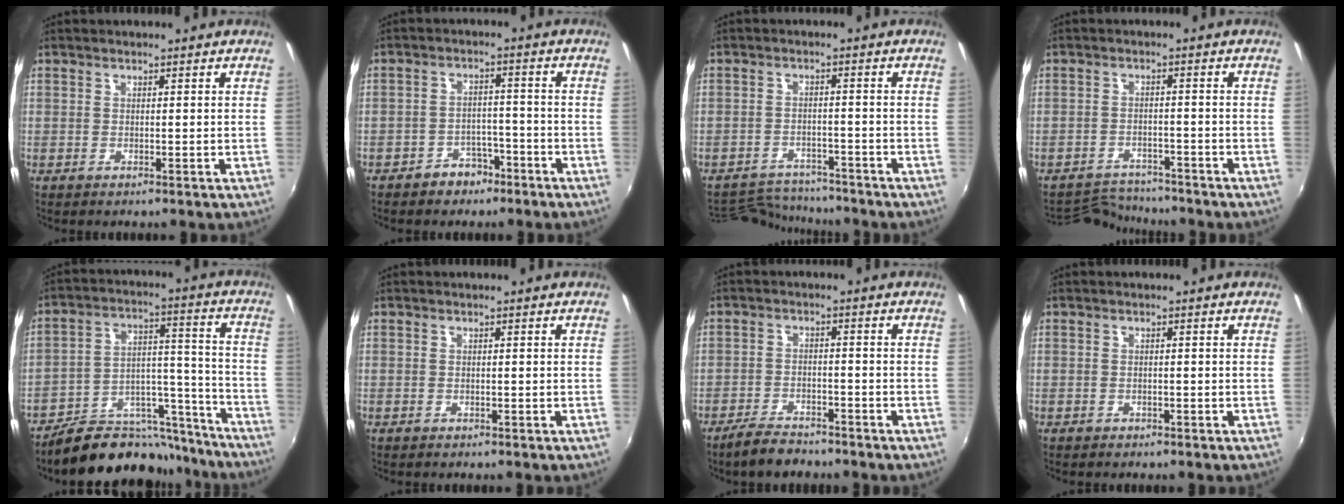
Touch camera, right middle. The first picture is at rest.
{"total": 5.3, "force": [-3.9, 3.3, 1.4], "torque": [-0.033, 0.018, -0.051]}
{"total": 9.4, "force": [-9.1, 2.0, 1.3], "torque": [-0.046, 0.012, -0.141]}
{"total": 7.8, "force": [-7.7, 0.9, 0.1], "torque": [-0.022, 0.010, -0.130]}
{"total": 19.1, "force": [-16.7, 7.2, 5.6], "torque": [-0.081, 0.058, -0.235]}
{"total": 0.0}
{"total": 5.9, "force": [-5.1, 1.9, 2.2], "torque": [-0.066, -0.003, -0.085]}
{"total": 1.0, "force": [-0.8, 0.5, 0.1], "torque": [-0.007, 0.001, -0.010]}